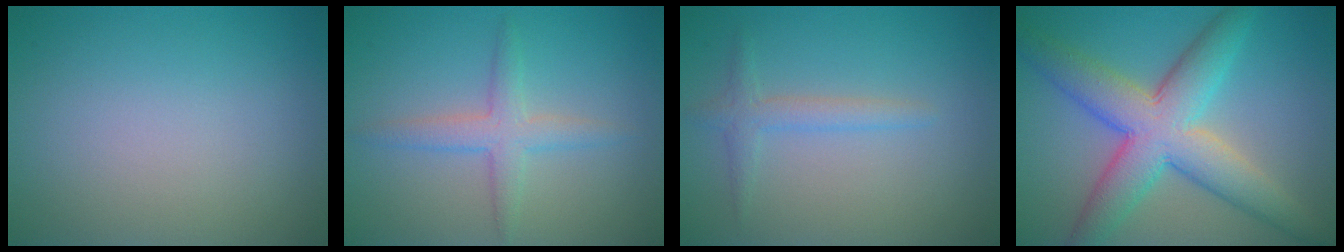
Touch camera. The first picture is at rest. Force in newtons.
{"total": 2.8, "press": 2.8, "slide": 0.0}
{"total": 1.8, "press": 1.8, "slide": 0.1}
{"total": 8.5, "press": 8.5, "slide": 0.4}